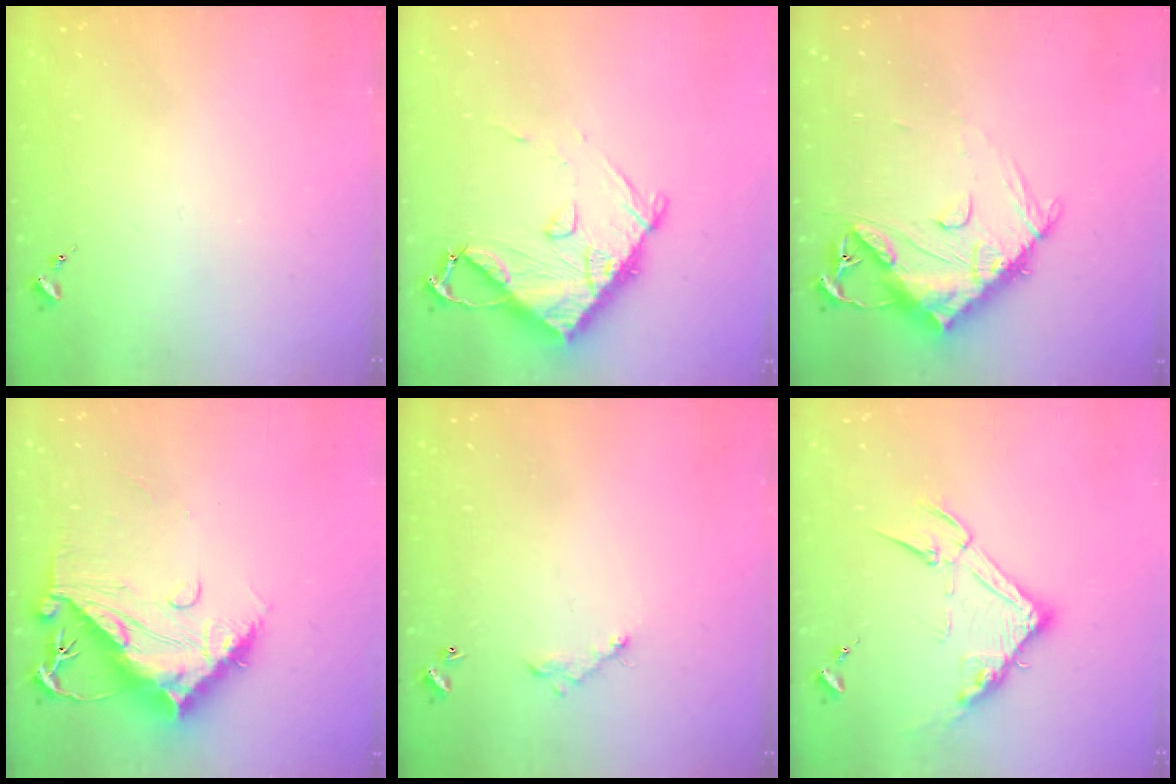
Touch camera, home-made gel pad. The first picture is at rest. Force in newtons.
{"total": 10.9, "press": 10.8, "slide": 1.4}
{"total": 14.3, "press": 14.2, "slide": 1.3}
{"total": 15.4, "press": 15.3, "slide": 1.6}
{"total": 5.2, "press": 5.2, "slide": 0.2}
{"total": 13.8, "press": 13.8, "slide": 0.8}